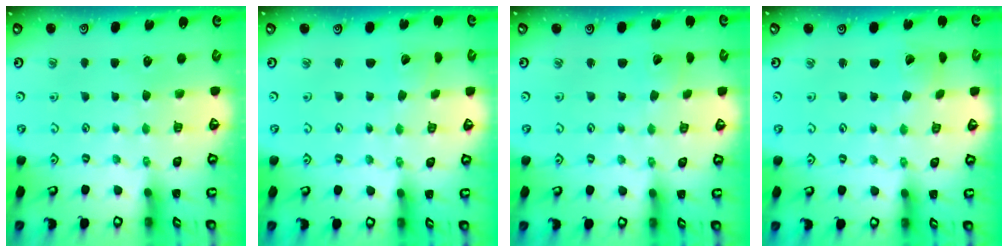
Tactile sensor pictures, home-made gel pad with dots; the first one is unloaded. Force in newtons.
{"total": 1.6, "press": 1.6, "slide": 0.0}
{"total": 2.3, "press": 2.3, "slide": 0.2}
{"total": 1.7, "press": 1.7, "slide": 0.1}